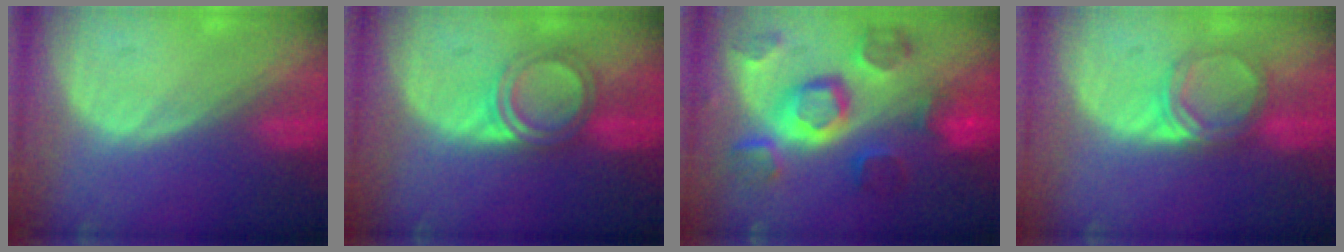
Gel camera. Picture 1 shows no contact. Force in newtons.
{"total": 4.9, "press": 4.6, "slide": 1.4}
{"total": 11.6, "press": 10.0, "slide": 5.8}
{"total": 5.0, "press": 4.6, "slide": 2.1}